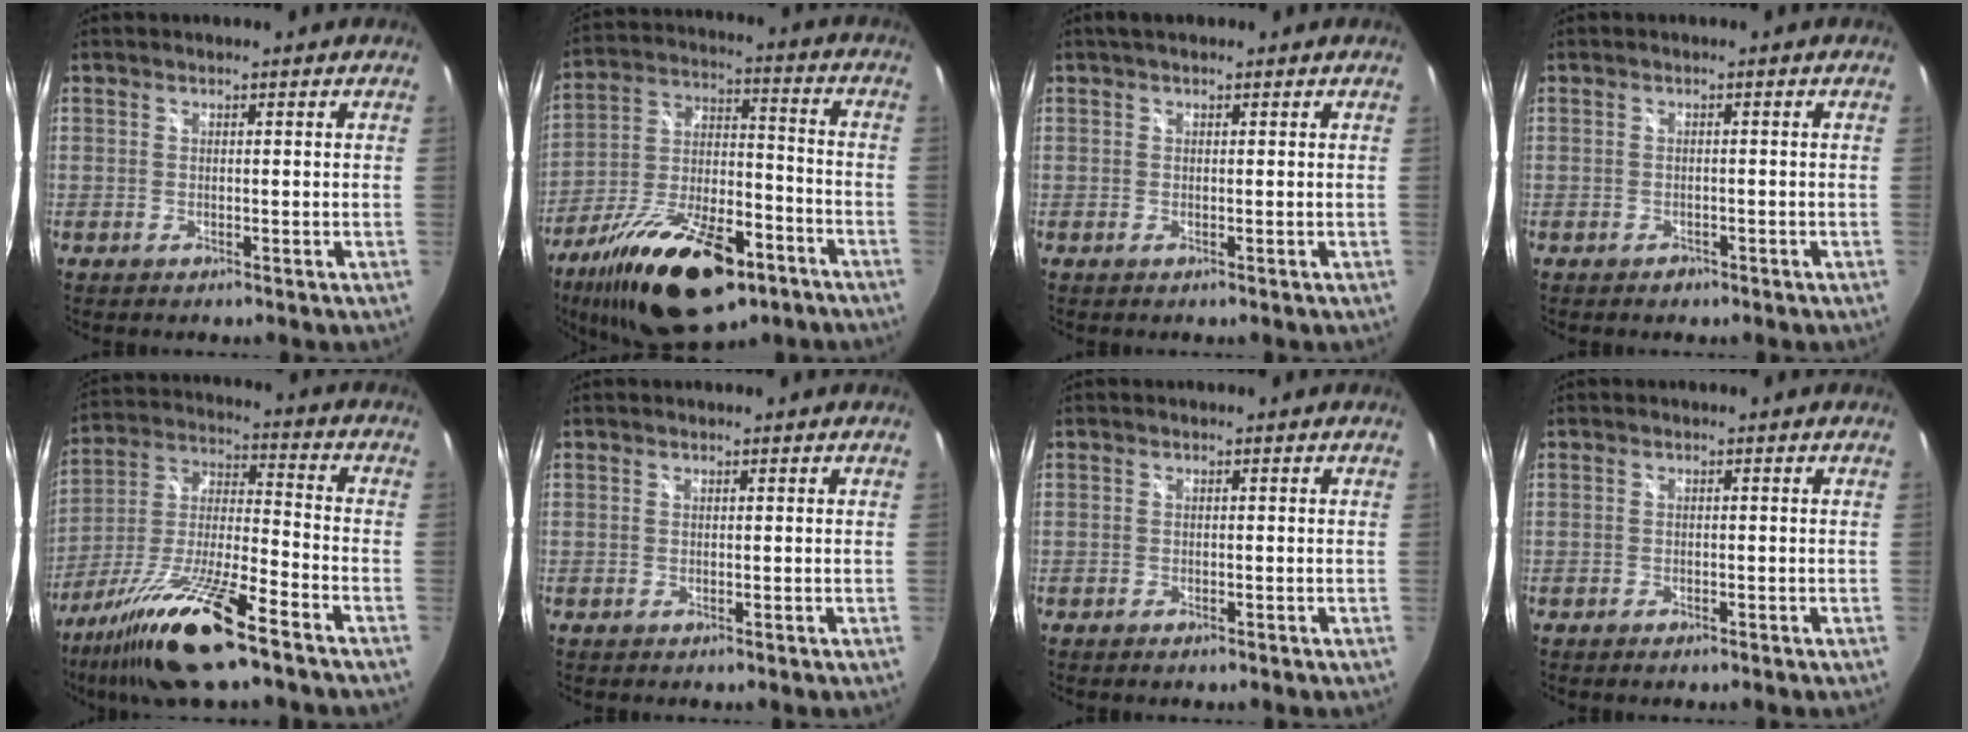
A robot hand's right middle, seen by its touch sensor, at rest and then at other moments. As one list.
[{"total": 23.3, "force": [-13.6, 10.0, 16.0], "torque": [-0.300, -0.021, -0.214]}, {"total": 2.6, "force": [1.6, 1.1, 1.6], "torque": [-0.025, 0.009, 0.022]}, {"total": 1.2, "force": [-0.8, 0.9, 0.2], "torque": [-0.007, -0.001, -0.011]}, {"total": 18.5, "force": [-12.5, 2.7, 13.4], "torque": [-0.260, -0.019, -0.230]}, {"total": 0.0}, {"total": 0.7, "force": [-0.6, 0.3, 0.3], "torque": [-0.007, -0.003, -0.012]}, {"total": 1.0, "force": [-0.8, 0.5, 0.4], "torque": [-0.008, -0.003, -0.016]}]